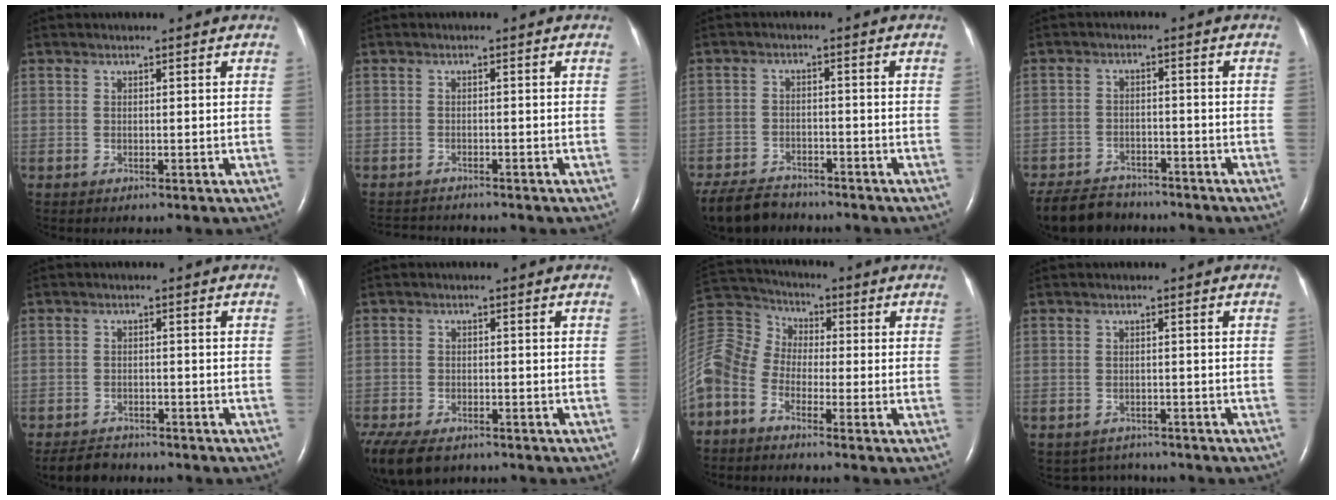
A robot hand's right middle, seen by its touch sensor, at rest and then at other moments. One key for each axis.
{"total": 4.0, "fx": -3.9, "fy": 0.3, "fz": 0.6, "tx": -0.007, "ty": -0.011, "tz": -0.061}
{"total": 8.2, "fx": -7.2, "fy": 3.1, "fz": 2.3, "tx": -0.044, "ty": -0.015, "tz": -0.120}
{"total": 8.9, "fx": -7.7, "fy": 3.7, "fz": 2.2, "tx": -0.043, "ty": -0.009, "tz": -0.122}
{"total": 4.0, "fx": -3.7, "fy": 1.4, "fz": 0.6, "tx": -0.017, "ty": -0.007, "tz": -0.062}
{"total": 13.1, "fx": -9.0, "fy": 6.8, "fz": 6.6, "tx": -0.172, "ty": -0.024, "tz": -0.134}
{"total": 10.6, "fx": -5.2, "fy": 7.7, "fz": 5.1, "tx": -0.146, "ty": 0.040, "tz": -0.115}
{"total": 3.3, "fx": -3.0, "fy": 1.2, "fz": -0.7, "tx": 0.005, "ty": 0.005, "tz": -0.044}